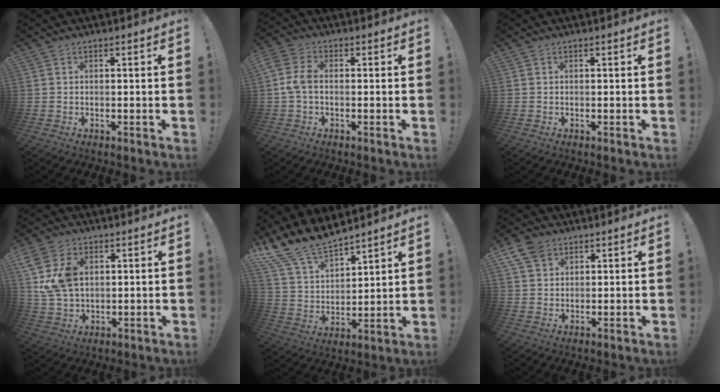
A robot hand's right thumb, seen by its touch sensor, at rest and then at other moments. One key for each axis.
{"total": 6.4, "fx": -0.4, "fy": 4.1, "fz": 4.8, "tx": -0.104, "ty": 0.007, "tz": -0.005}
{"total": 0.0}
{"total": 12.7, "fx": 3.8, "fy": 9.1, "fz": 7.9, "tx": -0.152, "ty": -0.013, "tz": 0.075}
{"total": 14.0, "fx": 12.6, "fy": 4.3, "fz": 4.2, "tx": -0.112, "ty": -0.100, "tz": 0.238}
{"total": 6.5, "fx": 4.2, "fy": 4.2, "fz": 2.7, "tx": -0.050, "ty": -0.015, "tz": 0.081}